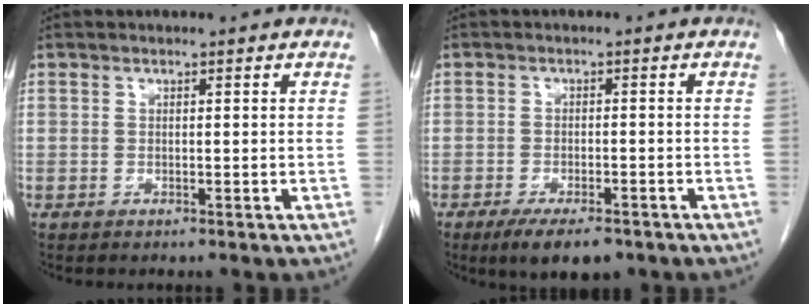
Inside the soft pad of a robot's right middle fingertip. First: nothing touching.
{"total": 6.7, "force": [-4.7, 2.1, 4.3], "torque": [-0.071, -0.012, -0.071]}